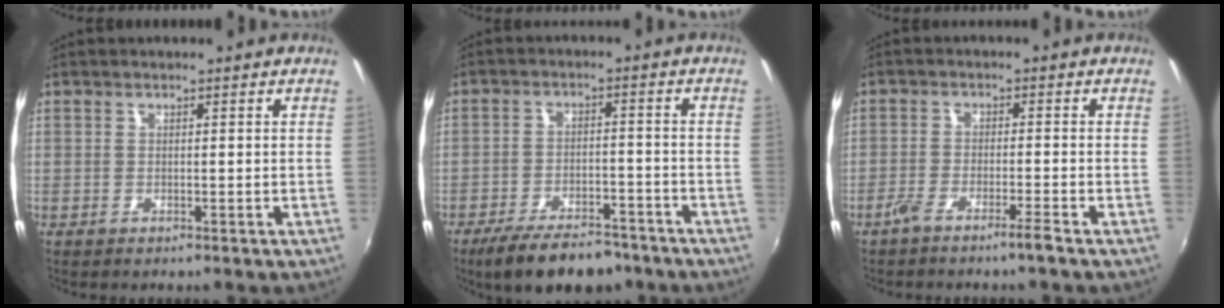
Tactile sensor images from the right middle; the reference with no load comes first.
{"total": 12.2, "force": [-9.5, 4.4, 6.2], "torque": [-0.133, -0.012, -0.147]}
{"total": 3.7, "force": [-2.9, -0.4, 2.2], "torque": [-0.061, -0.002, -0.059]}